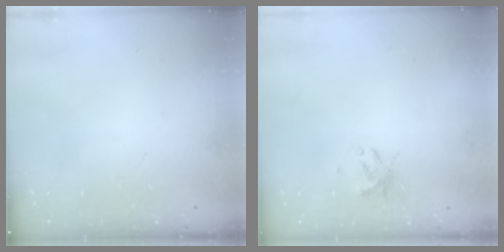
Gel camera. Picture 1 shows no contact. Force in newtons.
{"total": 2.2, "press": 2.2, "slide": 0.3}